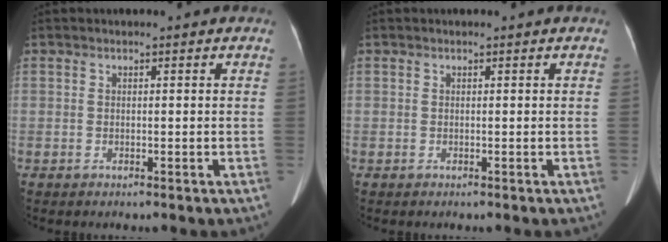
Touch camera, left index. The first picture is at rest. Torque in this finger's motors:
{"motor_torque": [0.00, 0.01, 0.00, 0.00]}